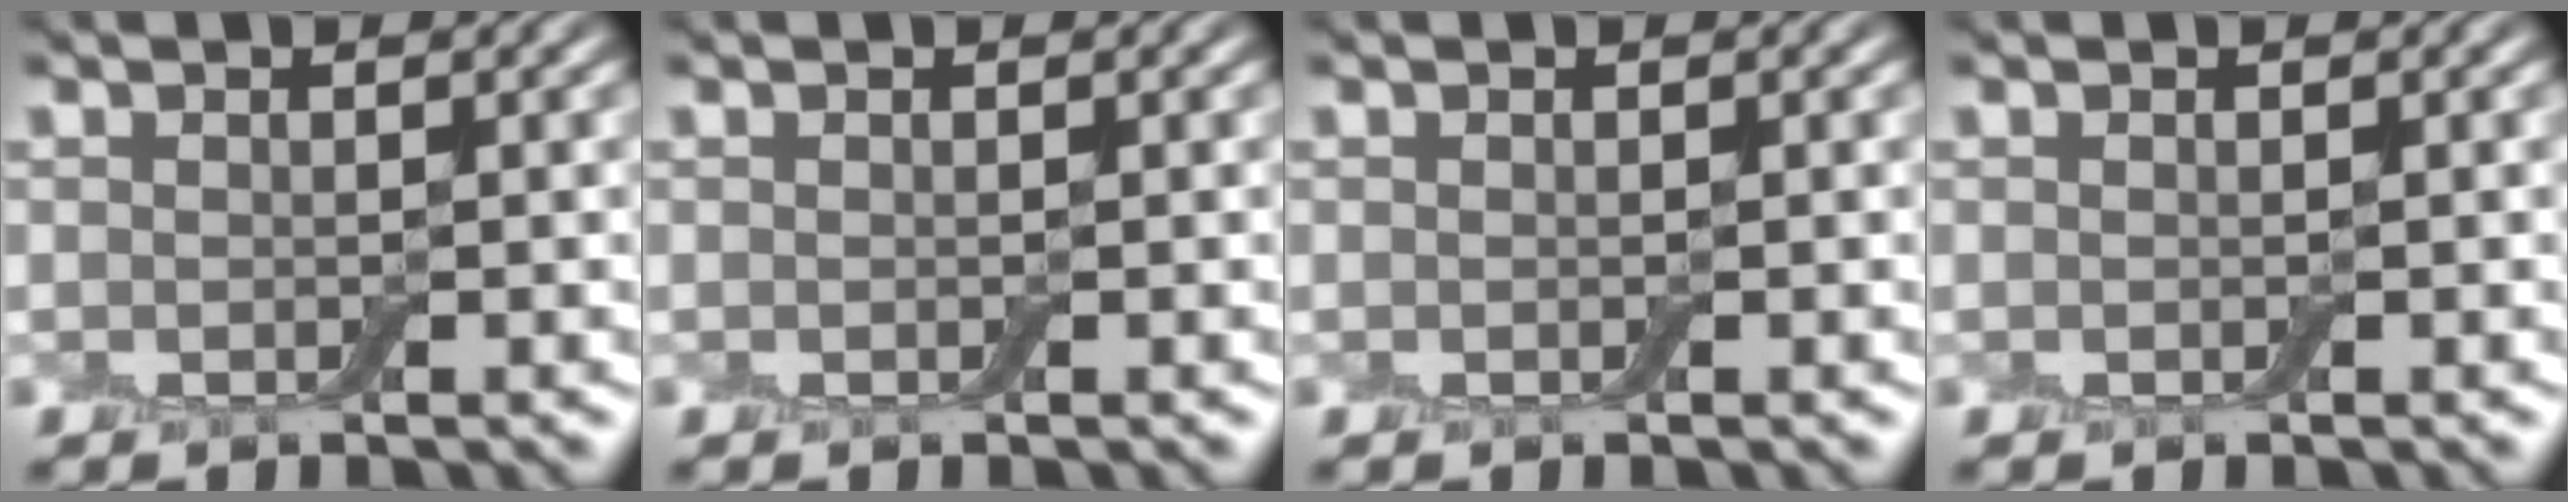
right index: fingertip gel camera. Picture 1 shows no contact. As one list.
[{"total": 0.0}, {"total": 0.0}, {"total": 0.0}]